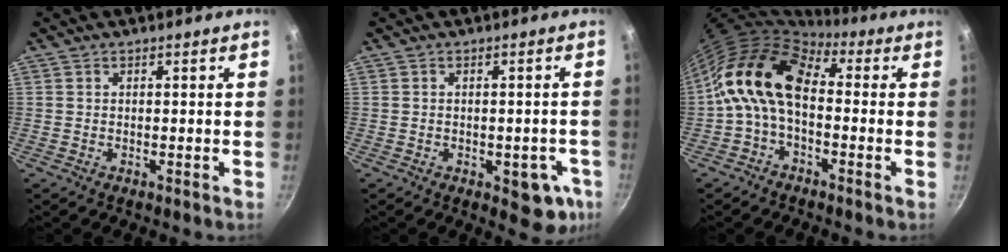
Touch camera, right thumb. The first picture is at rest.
{"total": 7.8, "force": [-2.6, 4.0, 6.2], "torque": [-0.039, 0.010, -0.027]}
{"total": 12.4, "force": [-0.3, 7.7, 9.7], "torque": [-0.154, 0.035, -0.026]}